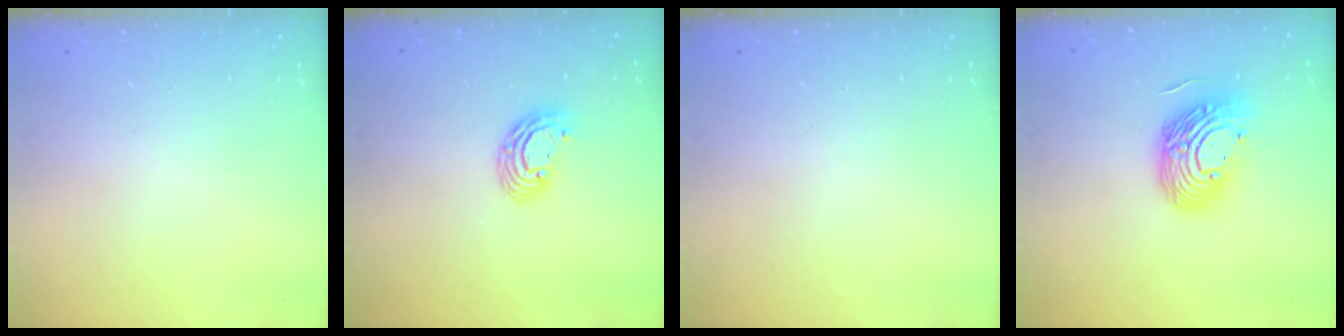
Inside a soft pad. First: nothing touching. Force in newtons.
{"total": 7.8, "press": 7.7, "slide": 1.2}
{"total": 0.0}
{"total": 16.1, "press": 16.0, "slide": 1.8}